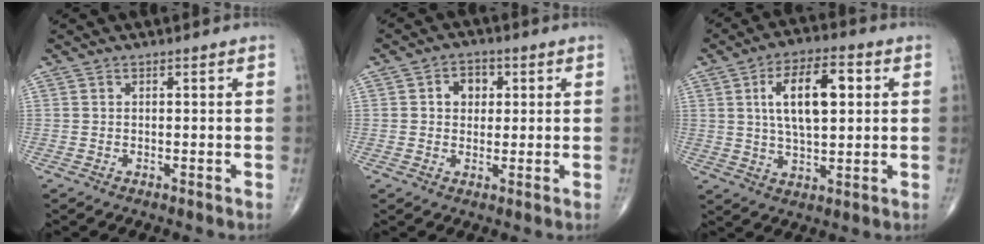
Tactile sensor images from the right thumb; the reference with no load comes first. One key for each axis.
{"total": 4.6, "fx": 1.0, "fy": 3.7, "fz": 2.5, "tx": -0.011, "ty": 0.004, "tz": 0.011}
{"total": 13.2, "fx": 3.0, "fy": 5.9, "fz": 11.4, "tx": -0.186, "ty": 0.005, "tz": 0.052}